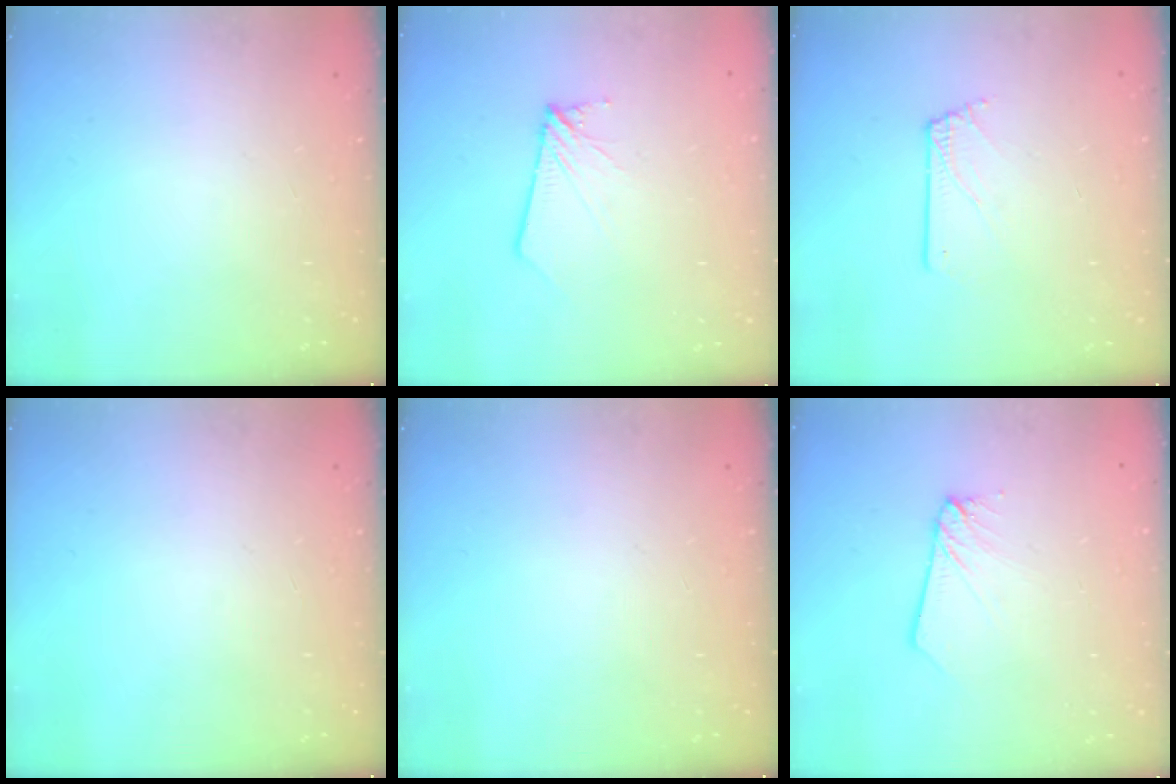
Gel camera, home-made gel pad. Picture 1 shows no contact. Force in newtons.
{"total": 4.2, "press": 4.2, "slide": 0.3}
{"total": 1.1, "press": 1.1, "slide": 0.2}
{"total": 0.0}
{"total": 0.0}
{"total": 2.2, "press": 2.2, "slide": 0.2}